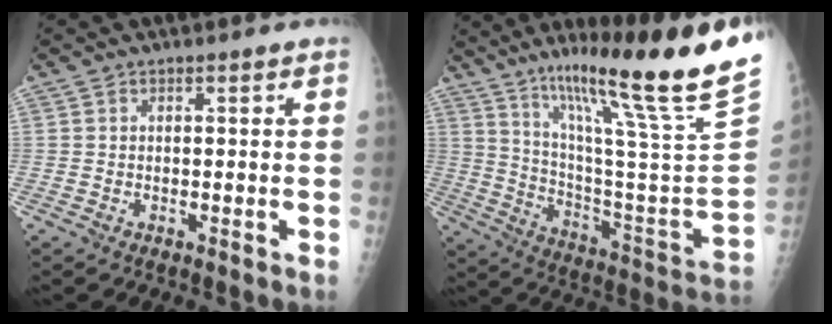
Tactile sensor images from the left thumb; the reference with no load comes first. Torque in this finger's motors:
{"motor_torque": [0.75, -0.12, 1.40, -1.37, 0.12]}